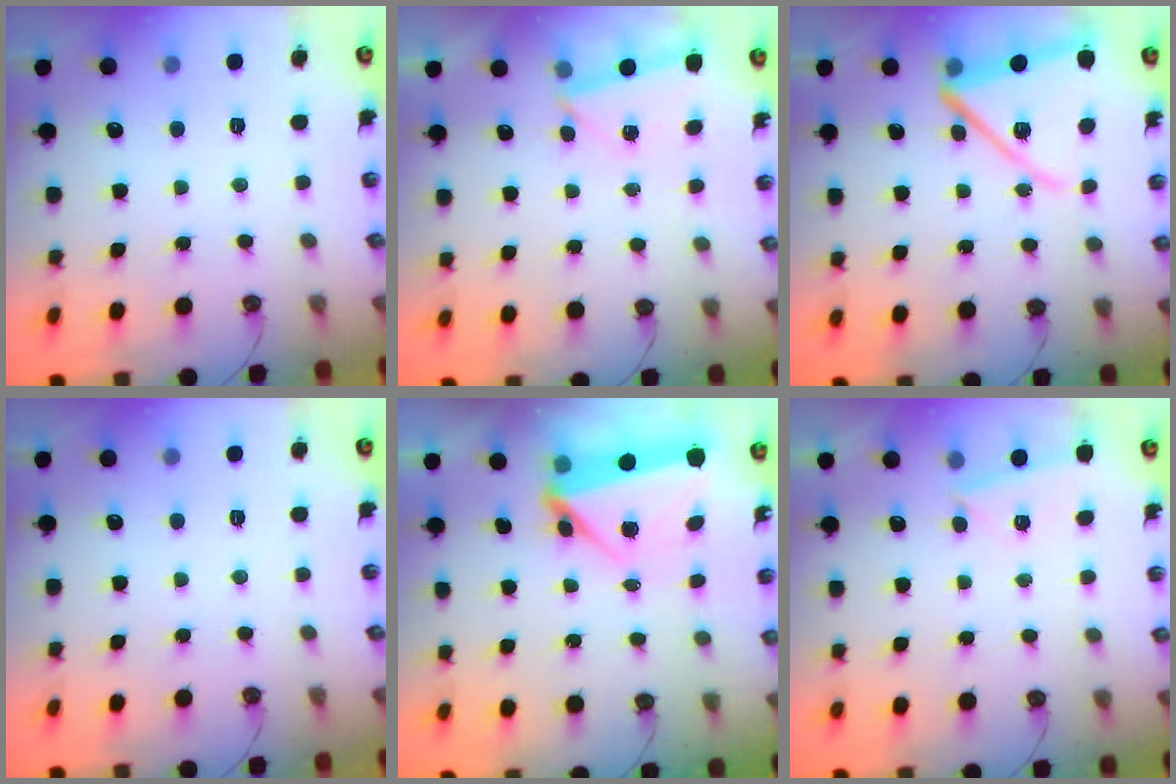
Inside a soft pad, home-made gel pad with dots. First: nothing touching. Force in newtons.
{"total": 2.7, "press": 2.1, "slide": 1.8}
{"total": 14.9, "press": 14.8, "slide": 1.5}
{"total": 0.0}
{"total": 9.7, "press": 5.8, "slide": 7.8}
{"total": 3.1, "press": 2.7, "slide": 1.6}